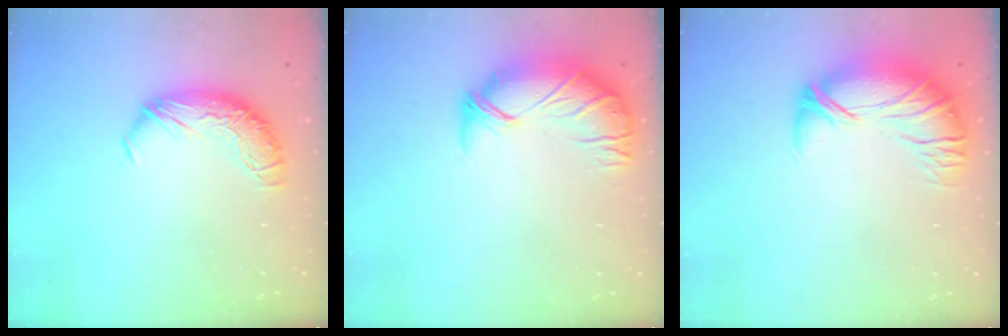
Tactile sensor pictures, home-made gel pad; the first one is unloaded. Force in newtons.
{"total": 2.5, "press": 0.5, "slide": 2.5}
{"total": 2.5, "press": 0.1, "slide": 2.5}